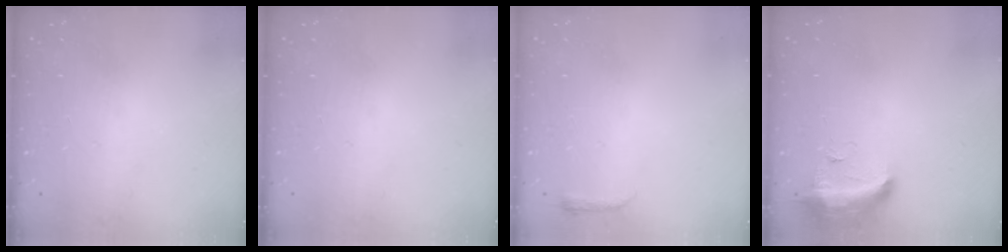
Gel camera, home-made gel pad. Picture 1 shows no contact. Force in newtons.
{"total": 0.0}
{"total": 3.0, "press": 2.9, "slide": 0.6}
{"total": 12.6, "press": 10.6, "slide": 6.9}